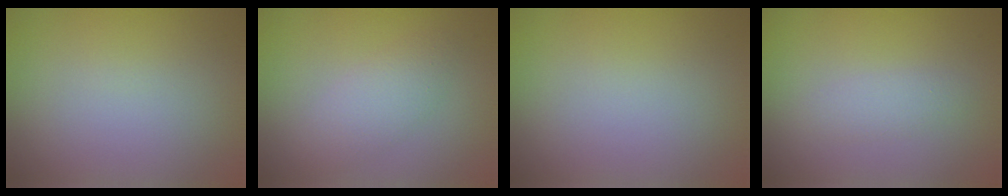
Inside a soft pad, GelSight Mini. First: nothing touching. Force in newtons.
{"total": 2.7, "press": 2.7, "slide": 0.2}
{"total": 0.0}
{"total": 1.4, "press": 1.4, "slide": 0.1}